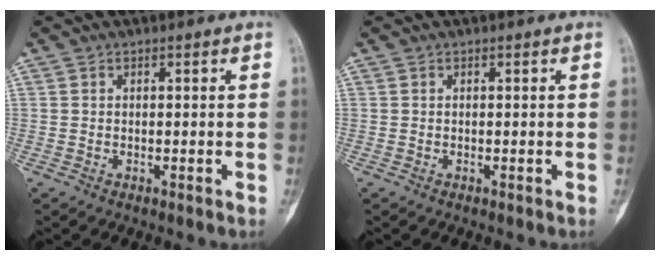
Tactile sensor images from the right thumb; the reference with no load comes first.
{"total": 0.0}